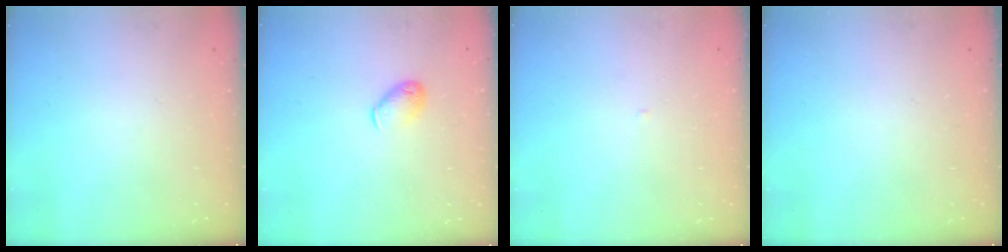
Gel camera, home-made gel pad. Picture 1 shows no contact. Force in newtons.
{"total": 6.2, "press": 6.2, "slide": 0.9}
{"total": 1.8, "press": 1.8, "slide": 0.3}
{"total": 0.0}